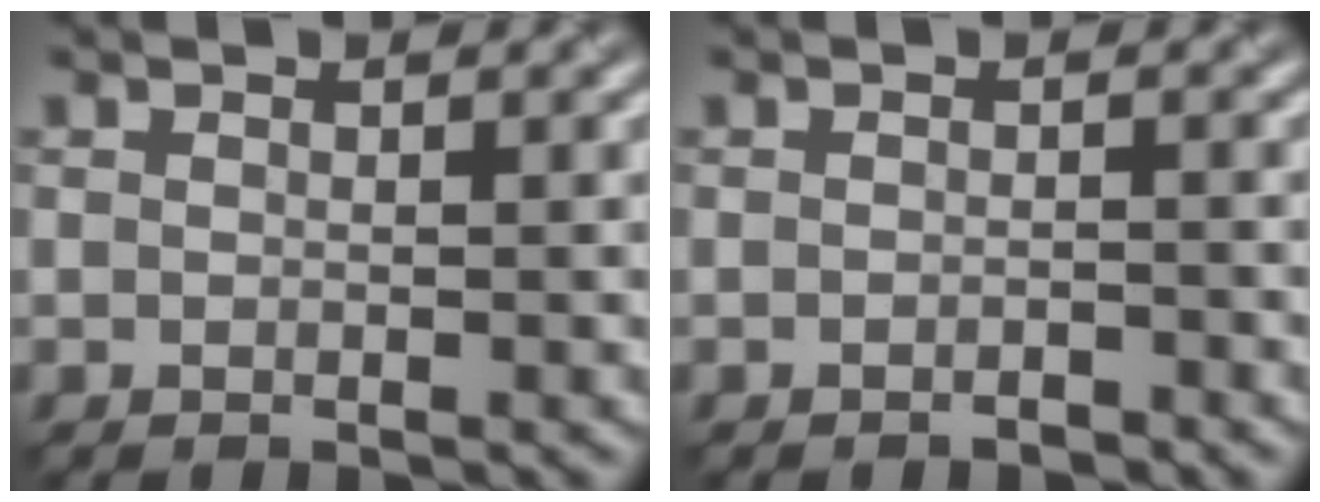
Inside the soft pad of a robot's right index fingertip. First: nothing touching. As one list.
[{"total": 1.1, "force": [-1.1, 0.0, 0.2], "torque": [-0.001, 0.002, -0.014]}]